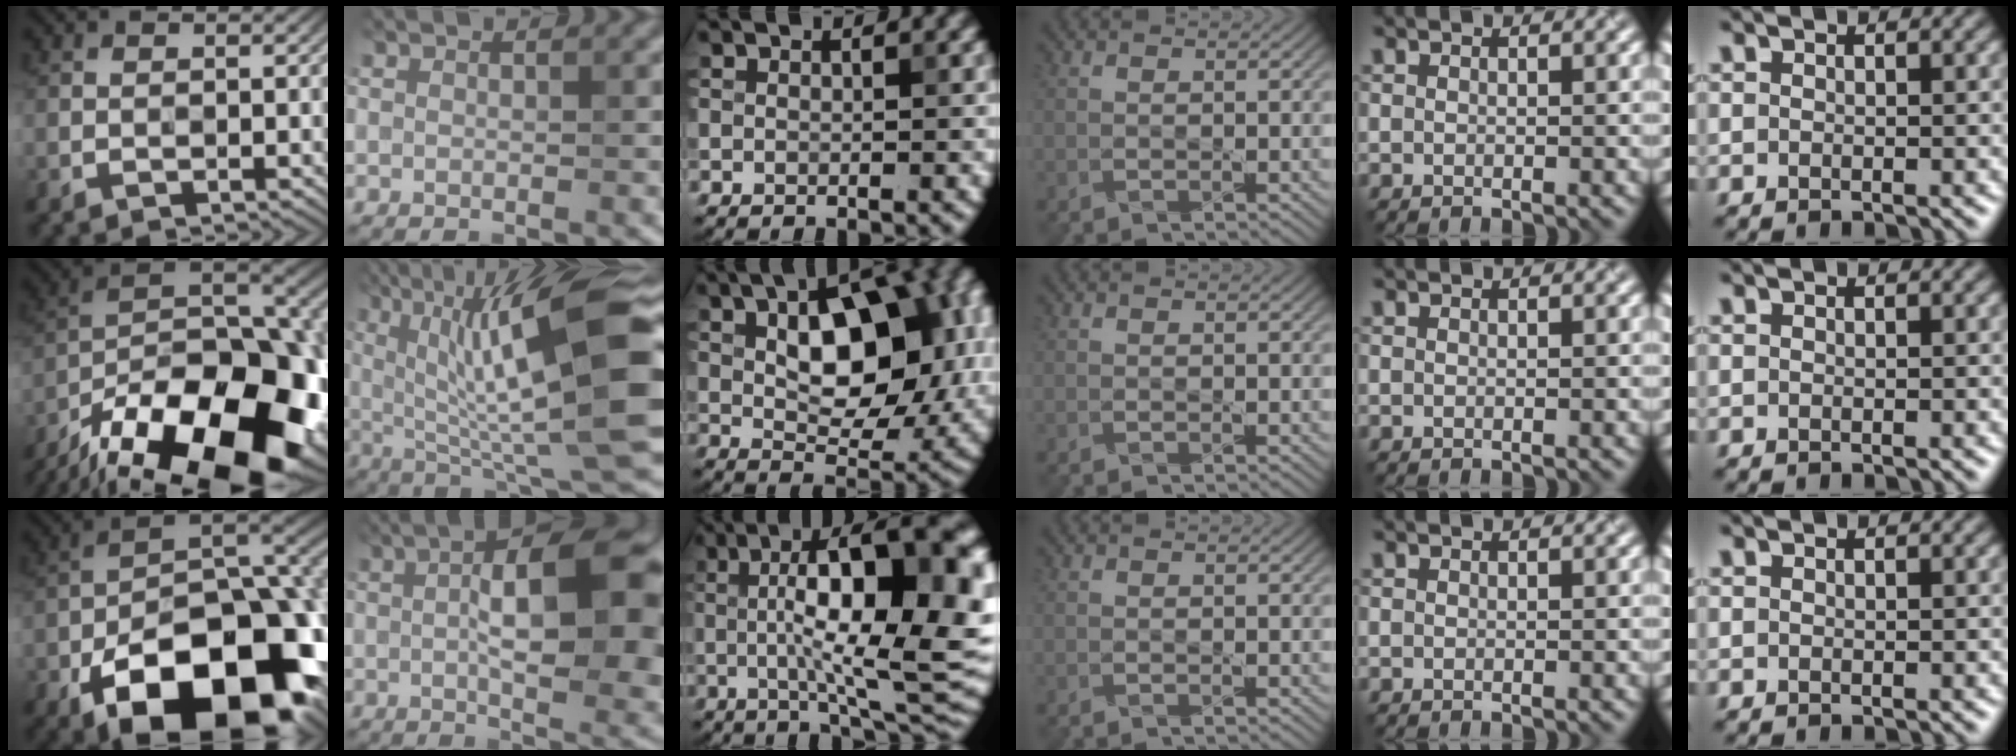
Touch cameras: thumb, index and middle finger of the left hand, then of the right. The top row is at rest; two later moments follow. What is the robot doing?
{"motion": "assemble", "object": "legos"}